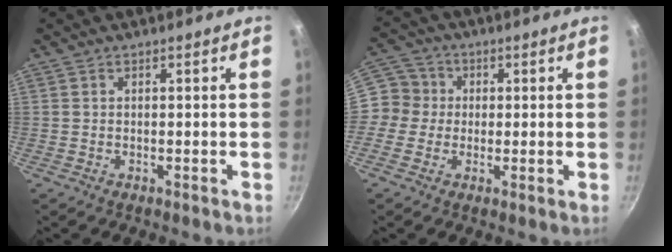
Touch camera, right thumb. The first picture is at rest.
{"total": 6.3, "force": [0.3, 6.1, 1.5], "torque": [0.009, 0.015, -0.015]}